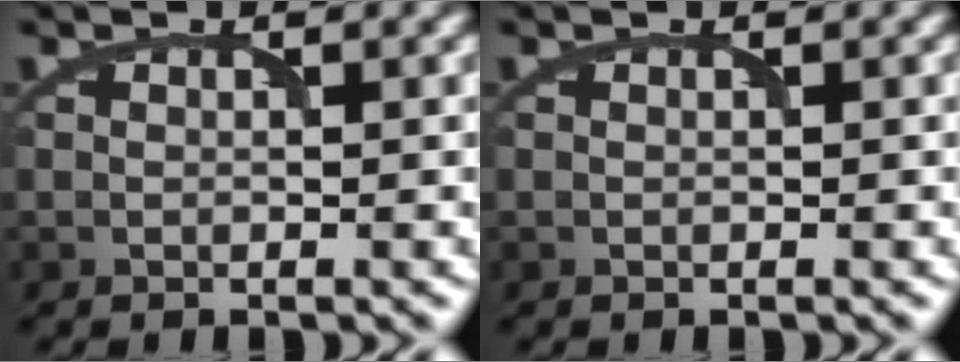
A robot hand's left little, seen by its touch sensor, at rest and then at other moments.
{"total": 0.0}